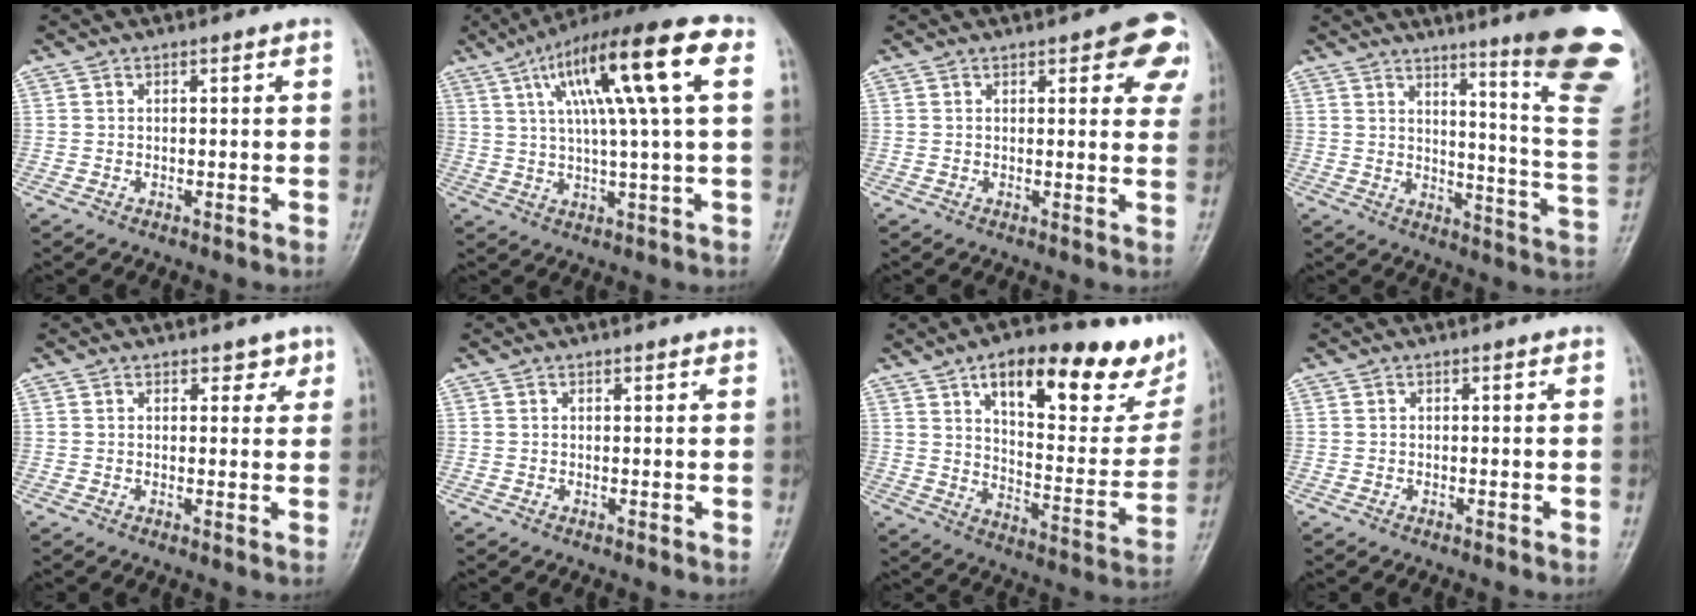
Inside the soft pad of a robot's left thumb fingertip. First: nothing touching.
{"total": 18.0, "force": [5.7, 2.7, 16.8], "torque": [-0.282, 0.020, 0.085]}
{"total": 9.3, "force": [4.3, 3.6, 7.4], "torque": [-0.044, -0.010, 0.041]}
{"total": 22.4, "force": [13.4, 2.2, 17.8], "torque": [-0.194, -0.089, 0.170]}
{"total": 2.4, "force": [1.6, 1.4, 1.0], "torque": [0.009, -0.007, 0.017]}
{"total": 0.6, "force": [0.6, 0.2, 0.2], "torque": [-0.004, -0.002, 0.007]}
{"total": 26.3, "force": [15.1, 9.8, 19.1], "torque": [-0.219, -0.041, 0.222]}
{"total": 0.0}